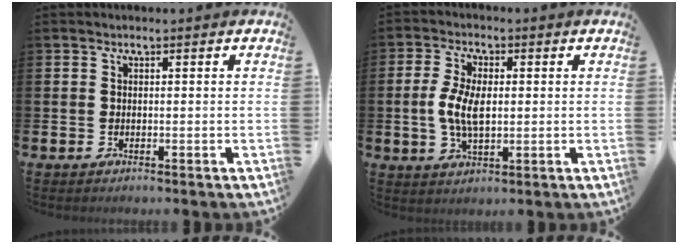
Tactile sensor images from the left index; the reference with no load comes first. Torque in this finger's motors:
{"motor_torque": [0.73, -0.15, 0.28, 0.21]}